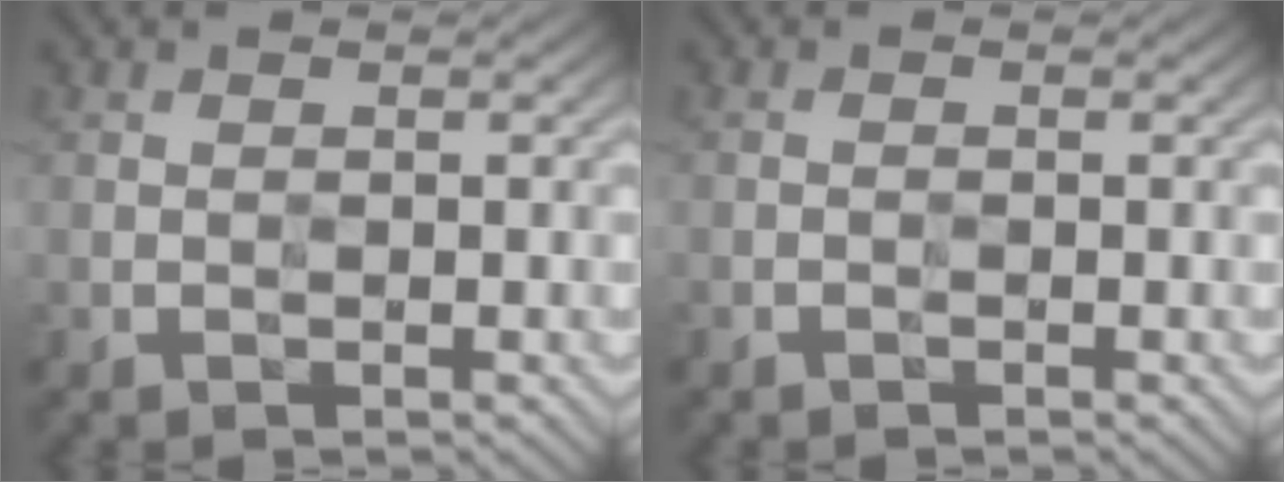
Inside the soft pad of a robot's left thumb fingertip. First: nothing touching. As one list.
[{"total": 0.5, "force": [-0.5, 0.1, 0.1], "torque": [-0.002, -0.001, -0.009]}]